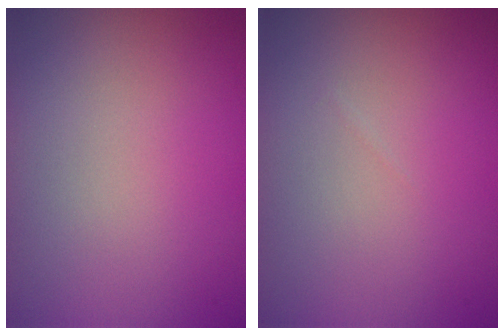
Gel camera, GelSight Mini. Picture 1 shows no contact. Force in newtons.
{"total": 0.0}